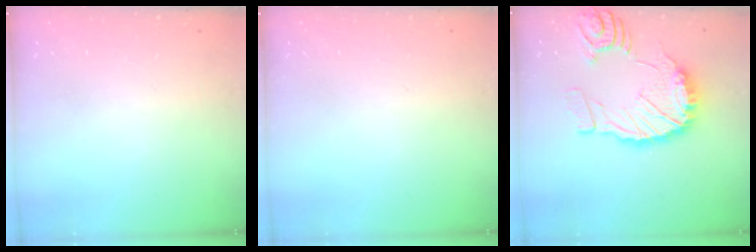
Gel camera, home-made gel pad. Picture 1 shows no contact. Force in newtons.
{"total": 0.0}
{"total": 17.3, "press": 17.1, "slide": 2.0}